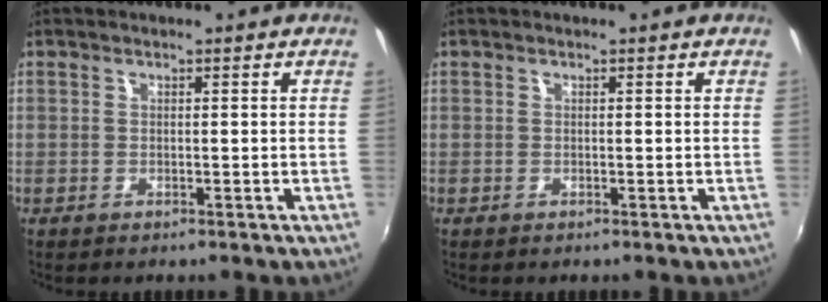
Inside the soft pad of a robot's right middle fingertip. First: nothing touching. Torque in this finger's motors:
{"motor_torque": [0.25, -0.25, 0.03, 0.01]}